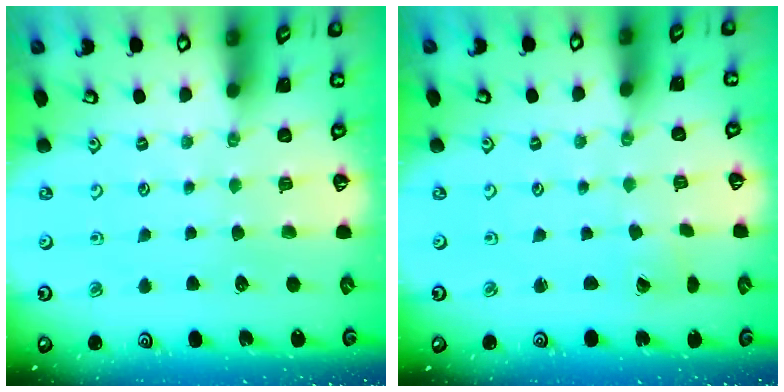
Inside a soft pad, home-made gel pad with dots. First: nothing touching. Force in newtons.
{"total": 1.5, "press": 1.5, "slide": 0.1}